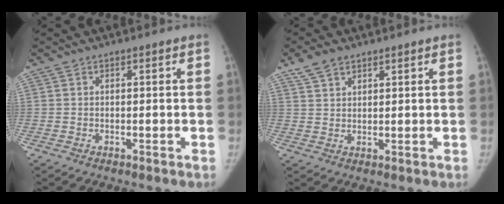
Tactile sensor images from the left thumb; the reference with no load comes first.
{"total": 4.3, "force": [3.0, 2.3, 2.0], "torque": [-0.031, -0.002, 0.064]}